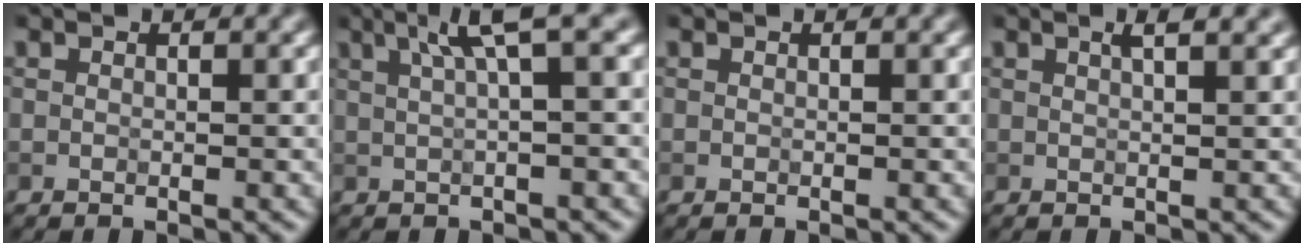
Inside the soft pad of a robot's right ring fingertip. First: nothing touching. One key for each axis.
{"total": 4.5, "fx": 2.0, "fy": 0.8, "fz": 3.9, "tx": -0.055, "ty": 0.015, "tz": 0.031}
{"total": 0.0}
{"total": 2.8, "fx": 1.5, "fy": 1.1, "fz": 2.1, "tx": -0.006, "ty": 0.009, "tz": -0.002}